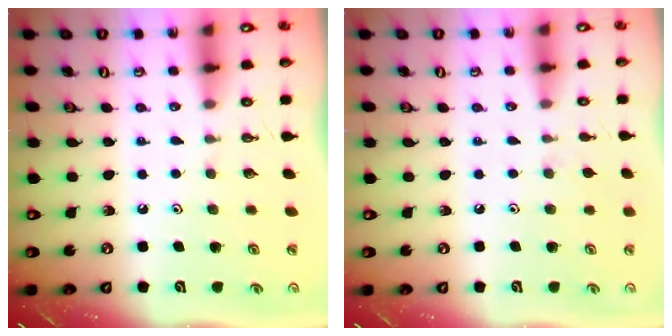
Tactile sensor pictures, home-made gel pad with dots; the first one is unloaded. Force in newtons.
{"total": 2.7, "press": 2.6, "slide": 0.5}